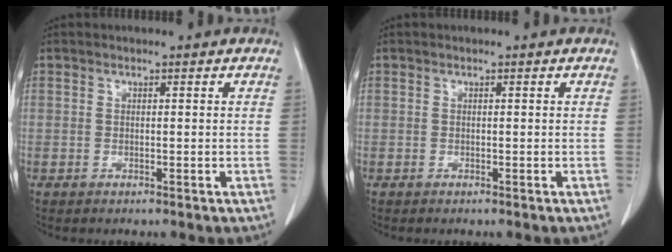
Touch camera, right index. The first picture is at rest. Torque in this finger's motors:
{"motor_torque": [-0.04, 0.00, 0.03, 0.01]}